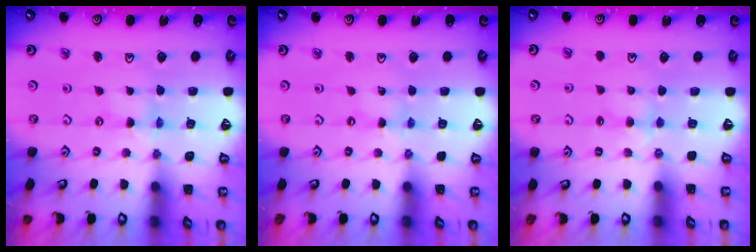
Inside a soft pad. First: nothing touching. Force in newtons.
{"total": 0.0}
{"total": 2.8, "press": 2.8, "slide": 0.5}